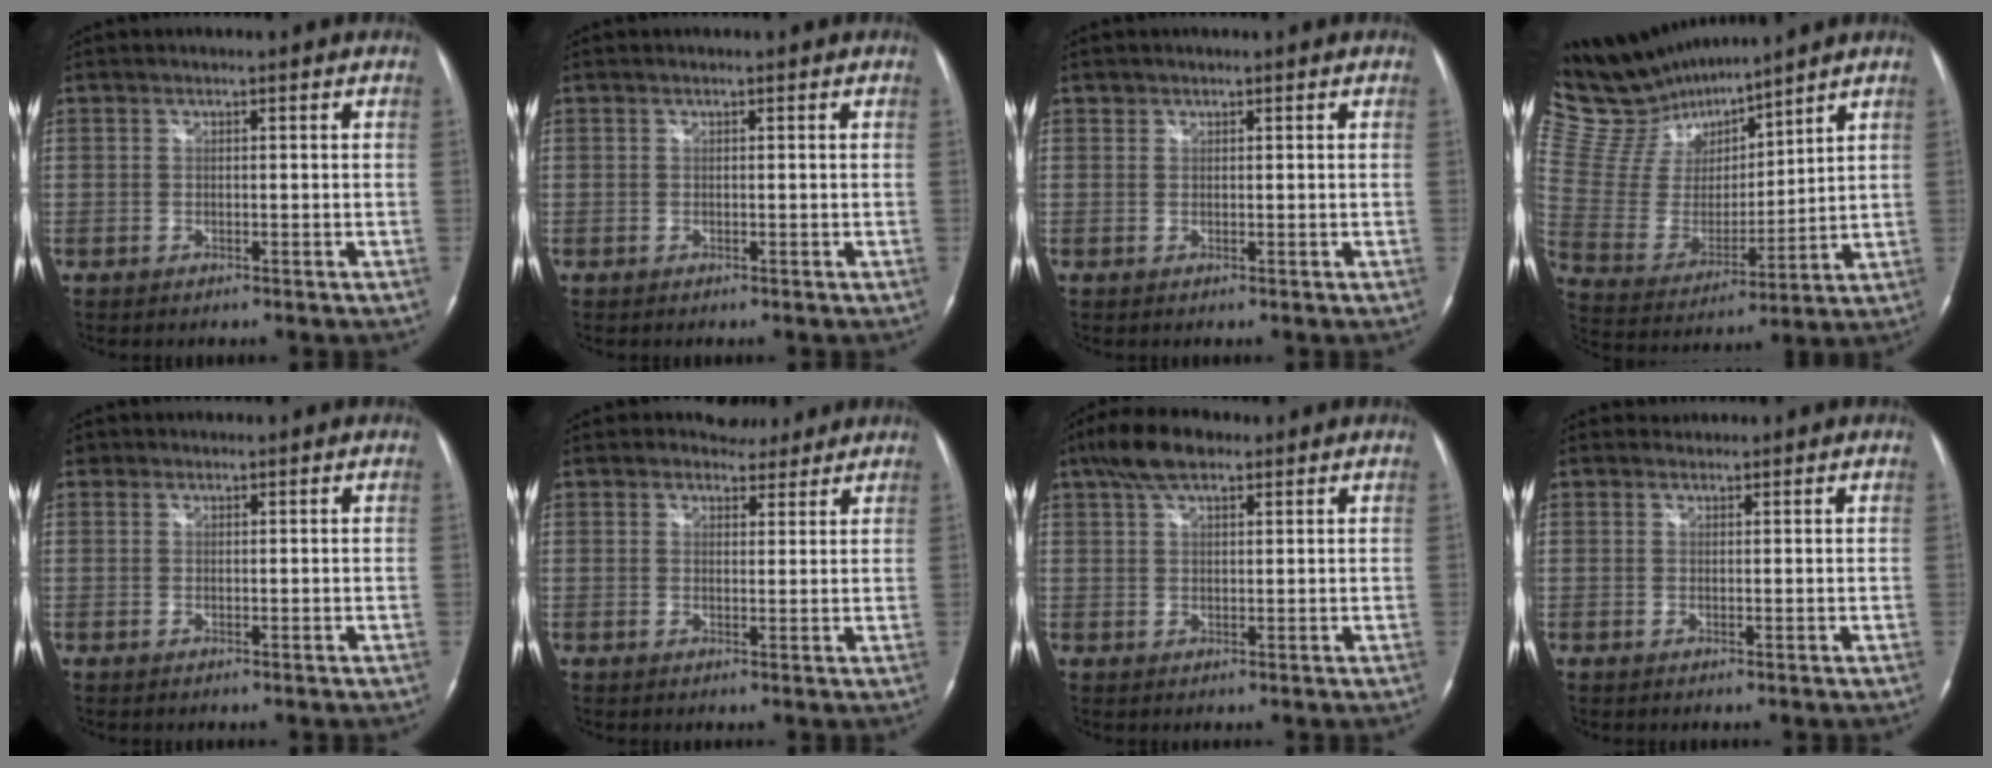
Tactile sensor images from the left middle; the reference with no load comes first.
{"total": 0.0}
{"total": 0.6, "force": [0.4, 0.4, 0.0], "torque": [0.002, 0.001, 0.005]}
{"total": 14.5, "force": [13.8, 2.7, 3.6], "torque": [-0.094, 0.007, 0.281]}
{"total": 0.9, "force": [0.5, 0.7, 0.0], "torque": [0.001, 0.000, 0.003]}
{"total": 3.6, "force": [3.0, 1.9, 0.1], "torque": [-0.002, -0.001, 0.039]}
{"total": 6.3, "force": [4.2, 2.5, 4.0], "torque": [-0.084, 0.019, 0.074]}
{"total": 1.0, "force": [0.8, 0.4, -0.3], "torque": [-0.002, 0.004, 0.010]}